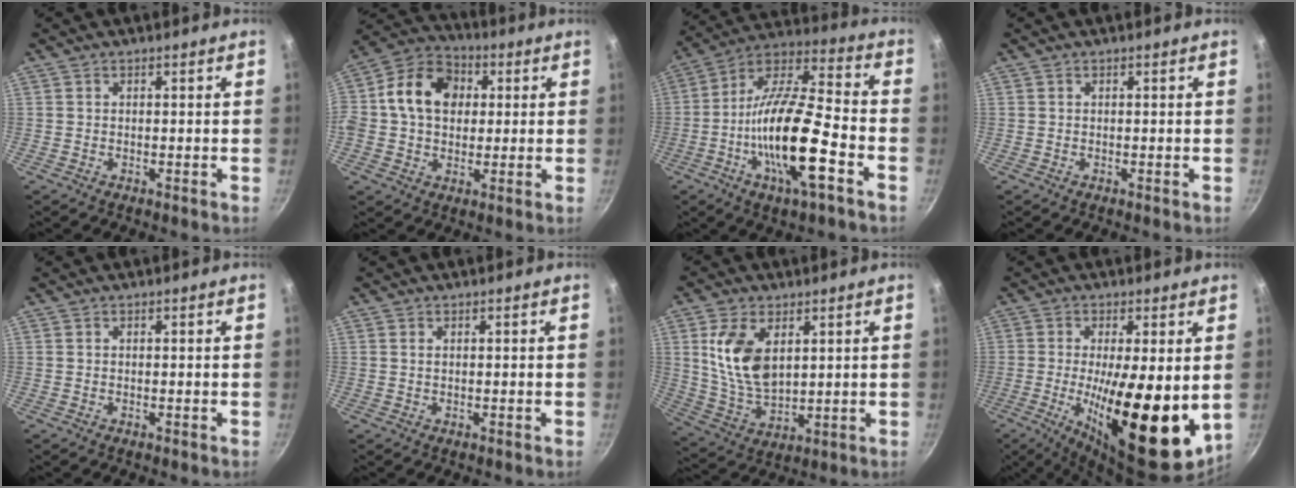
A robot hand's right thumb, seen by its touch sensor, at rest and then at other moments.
{"total": 14.6, "force": [2.1, 11.3, 9.0], "torque": [-0.136, 0.024, 0.014]}
{"total": 20.2, "force": [-6.8, 6.3, 18.0], "torque": [-0.319, 0.034, -0.136]}
{"total": 0.0}
{"total": 0.0}
{"total": 0.6, "force": [0.2, 0.3, 0.5], "torque": [-0.009, 0.001, 0.006]}
{"total": 12.4, "force": [3.7, 7.1, 9.4], "torque": [-0.170, -0.026, 0.084]}
{"total": 20.7, "force": [-1.4, 6.9, 19.5], "torque": [-0.291, -0.028, -0.016]}